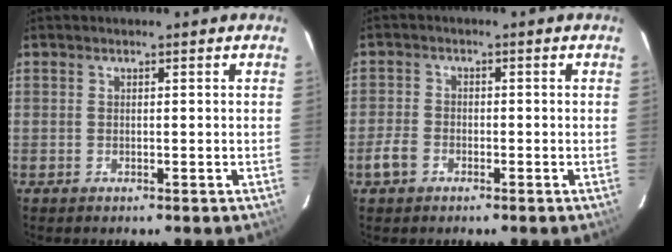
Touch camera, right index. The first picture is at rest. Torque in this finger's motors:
{"motor_torque": [-0.38, 0.30, -1.00, -0.21]}